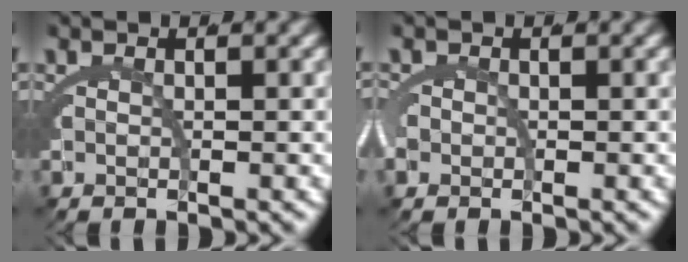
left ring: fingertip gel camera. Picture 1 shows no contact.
{"total": 1.0, "force": [-0.4, 0.7, 0.4], "torque": [-0.019, -0.003, -0.006]}